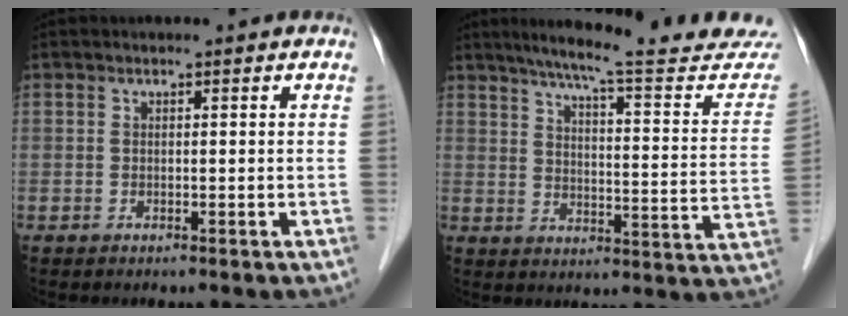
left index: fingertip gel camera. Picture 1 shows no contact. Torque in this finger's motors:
{"motor_torque": [-0.01, -1.27, 0.17, 0.05]}